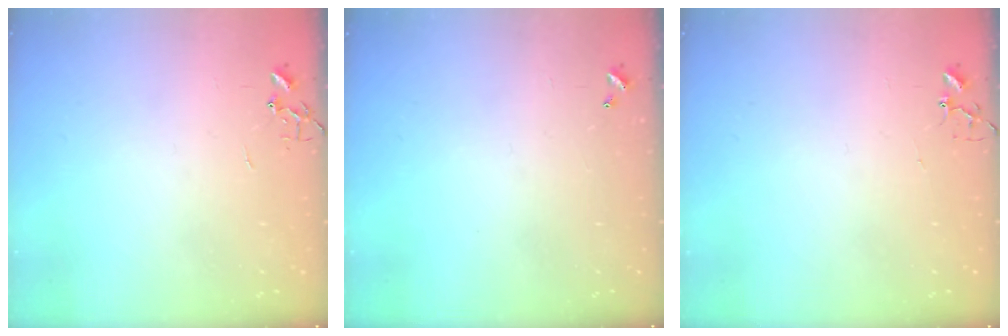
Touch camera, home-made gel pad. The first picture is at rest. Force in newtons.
{"total": 0.0}
{"total": 3.2, "press": 3.2, "slide": 0.3}